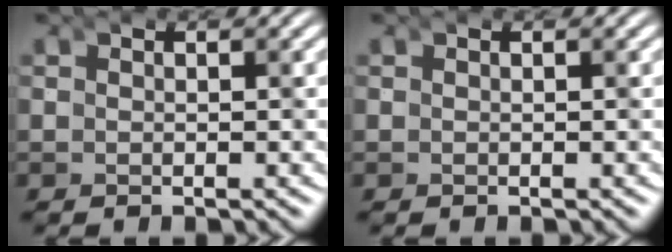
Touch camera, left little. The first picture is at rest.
{"total": 0.0}